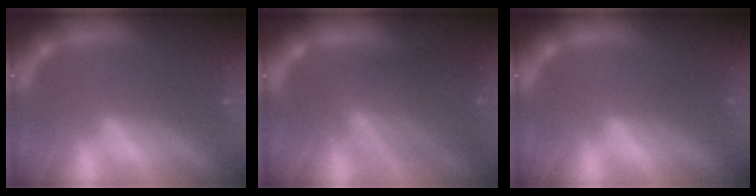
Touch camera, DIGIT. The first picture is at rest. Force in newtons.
{"total": 7.5}
{"total": 0.9}